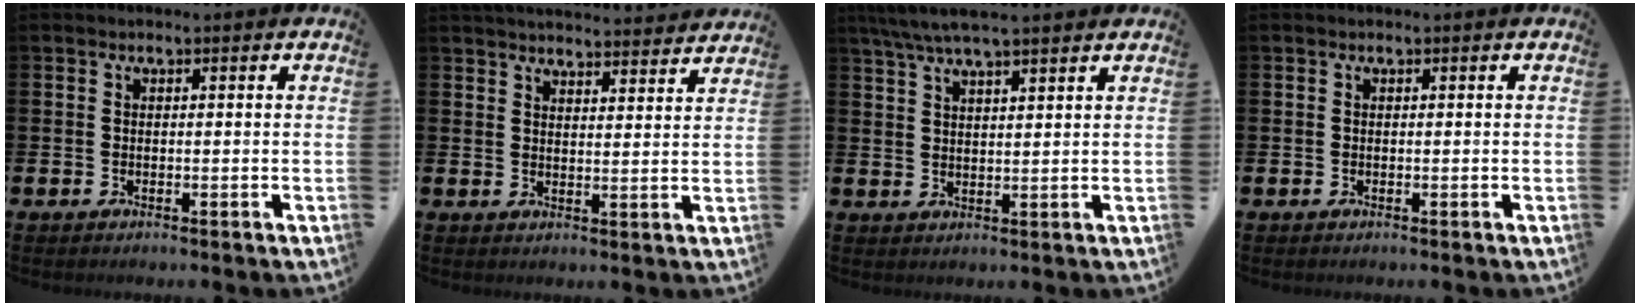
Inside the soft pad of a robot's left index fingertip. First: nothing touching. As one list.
[{"total": 4.6, "force": [4.5, 0.3, 0.3], "torque": [-0.004, -0.032, 0.080]}, {"total": 5.5, "force": [4.9, 0.5, 2.5], "torque": [-0.058, -0.012, 0.089]}, {"total": 0.0}]